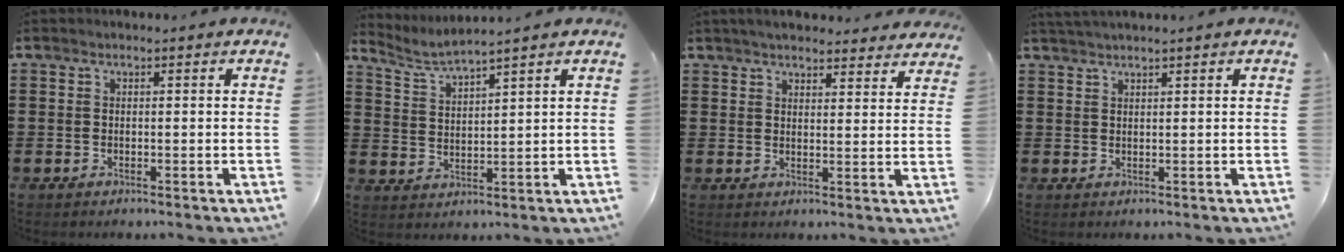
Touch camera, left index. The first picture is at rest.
{"total": 3.8, "force": [3.5, -0.4, 1.4], "torque": [-0.041, -0.018, 0.060]}
{"total": 4.0, "force": [3.9, 0.3, 0.9], "torque": [-0.028, -0.012, 0.071]}
{"total": 1.5, "force": [1.3, -0.3, 0.5], "torque": [-0.011, 0.000, 0.026]}